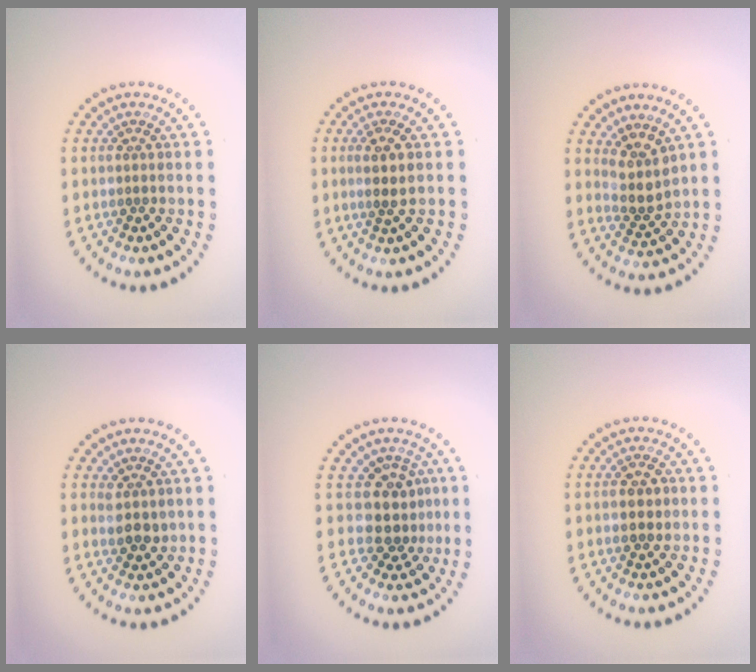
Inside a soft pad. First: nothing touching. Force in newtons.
{"total": 1.6, "press": 1.4, "slide": 0.7}
{"total": 2.7, "press": 2.1, "slide": 1.7}
{"total": 2.0, "press": 1.8, "slide": 0.7}
{"total": 3.3, "press": 2.5, "slide": 2.1}
{"total": 1.7, "press": 1.7, "slide": 0.2}